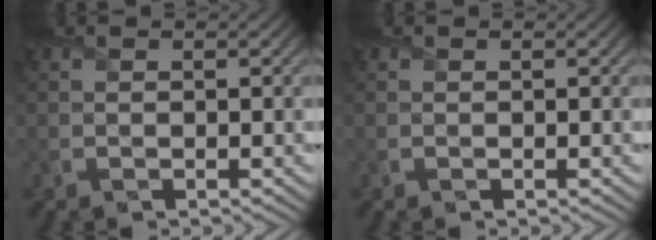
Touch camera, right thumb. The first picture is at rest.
{"total": 0.0}